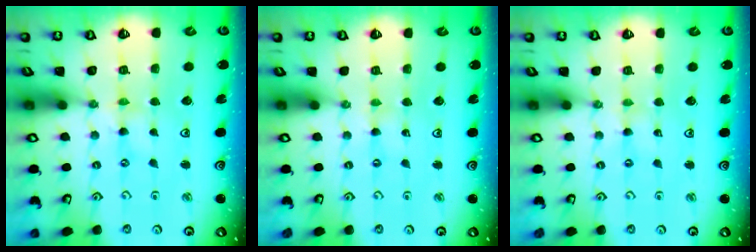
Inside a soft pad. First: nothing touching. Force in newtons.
{"total": 0.5, "press": 0.5, "slide": 0.1}
{"total": 1.0, "press": 1.0, "slide": 0.2}